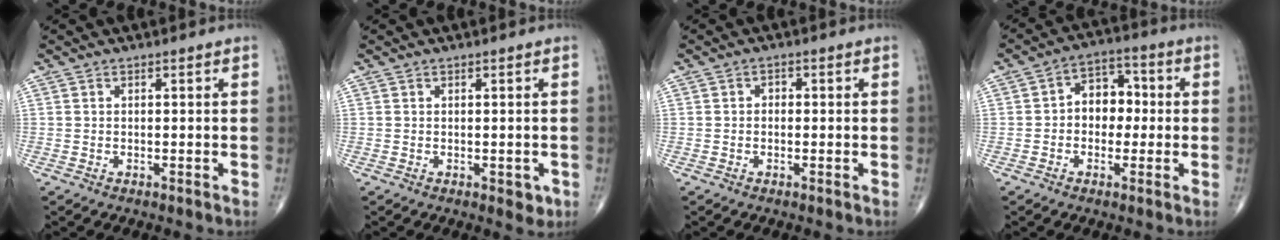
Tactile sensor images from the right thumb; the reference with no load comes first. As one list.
[{"total": 2.1, "force": [-0.4, 1.4, 1.6], "torque": [-0.006, -0.001, -0.003]}, {"total": 1.2, "force": [-0.1, 1.0, 0.7], "torque": [-0.002, 0.007, -0.005]}, {"total": 7.9, "force": [-0.1, 5.9, 5.3], "torque": [-0.043, 0.028, -0.014]}]